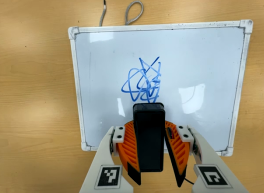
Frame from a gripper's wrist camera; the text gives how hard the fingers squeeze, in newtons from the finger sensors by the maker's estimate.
{"total": 9.8, "left": 9.3, "right": 10.4}